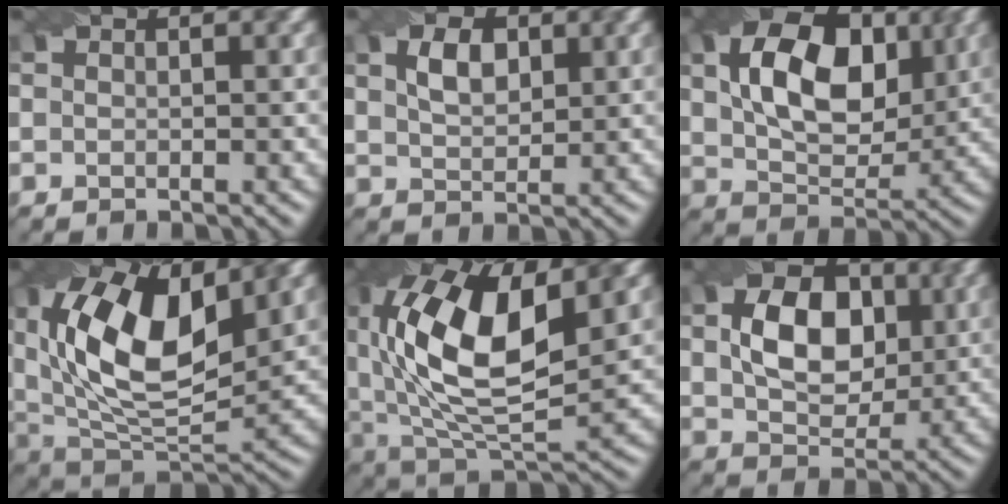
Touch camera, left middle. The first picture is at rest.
{"total": 3.1, "force": [1.2, 1.8, 2.2], "torque": [-0.050, 0.005, 0.025]}
{"total": 9.9, "force": [2.7, 6.0, 7.5], "torque": [-0.127, 0.013, 0.043]}
{"total": 12.8, "force": [3.6, 6.4, 10.5], "torque": [-0.186, 0.005, 0.061]}
{"total": 14.3, "force": [3.0, 6.8, 12.2], "torque": [-0.233, 0.007, 0.051]}
{"total": 7.3, "force": [1.3, 4.9, 5.2], "torque": [-0.096, 0.003, 0.020]}